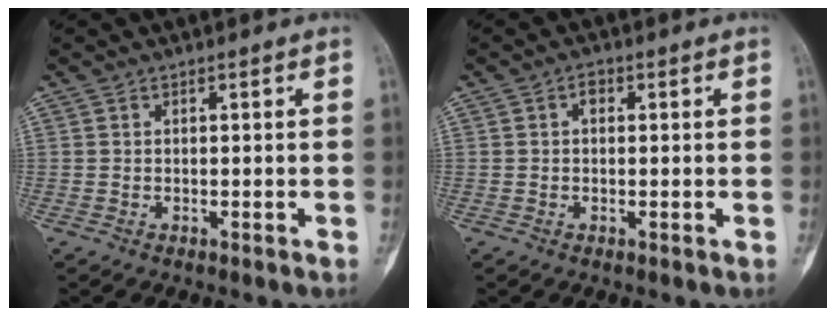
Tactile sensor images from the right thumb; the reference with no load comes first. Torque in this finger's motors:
{"motor_torque": [-0.34, -0.32, 0.30, 0.18, -0.08]}